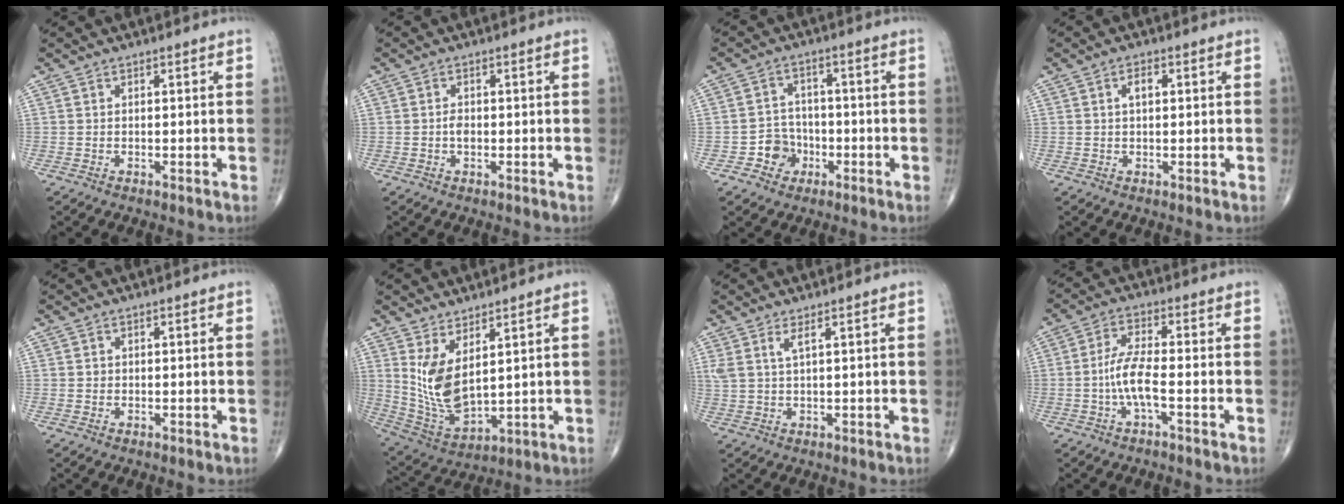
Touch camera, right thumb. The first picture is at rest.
{"total": 1.6, "force": [-0.2, 1.0, 1.2], "torque": [-0.019, 0.002, -0.005]}
{"total": 5.6, "force": [-2.4, 4.9, 1.3], "torque": [0.014, 0.020, -0.041]}
{"total": 2.4, "force": [0.6, 1.3, 2.0], "torque": [-0.033, 0.004, 0.010]}
{"total": 0.6, "force": [0.0, 0.6, 0.1], "torque": [0.002, 0.002, 0.001]}
{"total": 10.4, "force": [3.5, 4.6, 8.6], "torque": [-0.164, -0.036, 0.089]}
{"total": 2.7, "force": [1.4, 0.4, 2.2], "torque": [-0.056, -0.002, 0.036]}
{"total": 6.2, "force": [-1.8, 1.5, 5.7], "torque": [-0.129, 0.020, -0.038]}